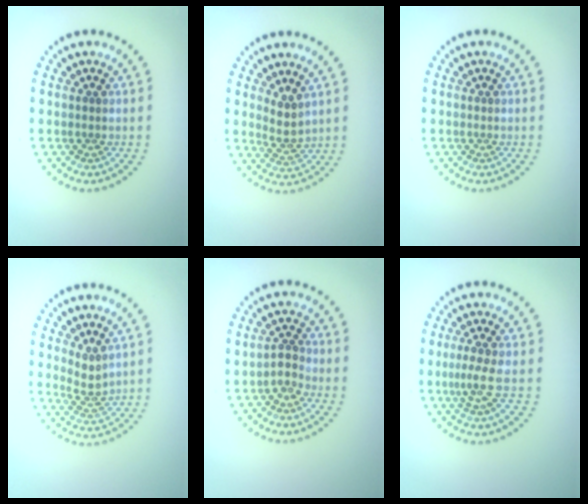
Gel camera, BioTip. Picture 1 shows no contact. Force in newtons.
{"total": 2.2, "press": 1.6, "slide": 1.4}
{"total": 0.0}
{"total": 2.2, "press": 1.6, "slide": 1.6}
{"total": 1.6, "press": 1.2, "slide": 1.1}
{"total": 2.2, "press": 1.5, "slide": 1.6}